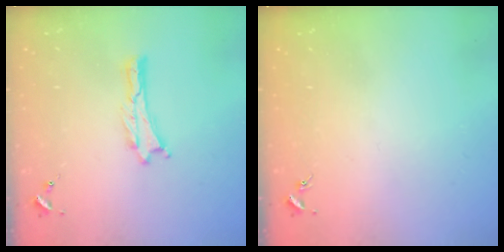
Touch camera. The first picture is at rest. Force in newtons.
{"total": 0.0}